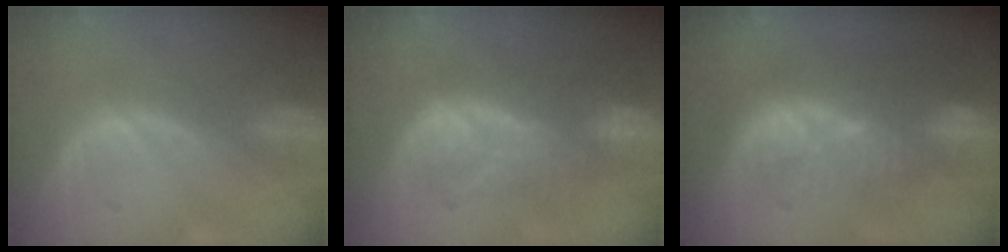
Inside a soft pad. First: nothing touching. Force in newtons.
{"total": 8.7, "press": 8.4, "slide": 2.2}
{"total": 9.6, "press": 9.2, "slide": 2.8}